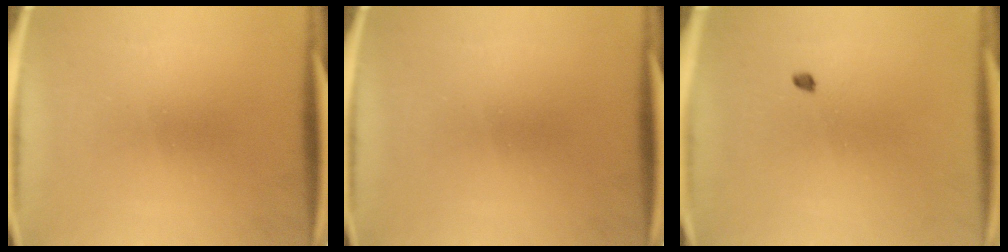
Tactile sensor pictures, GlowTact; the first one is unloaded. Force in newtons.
{"total": 0.0}
{"total": 0.9}